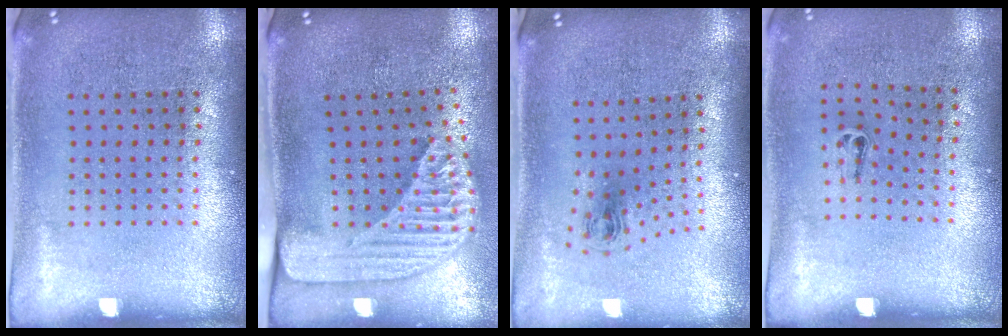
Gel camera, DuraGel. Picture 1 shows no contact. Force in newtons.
{"total": 2.4, "press": 1.7, "slide": 1.7}
{"total": 0.9, "press": 0.4, "slide": 0.8}
{"total": 0.5, "press": 0.3, "slide": 0.4}